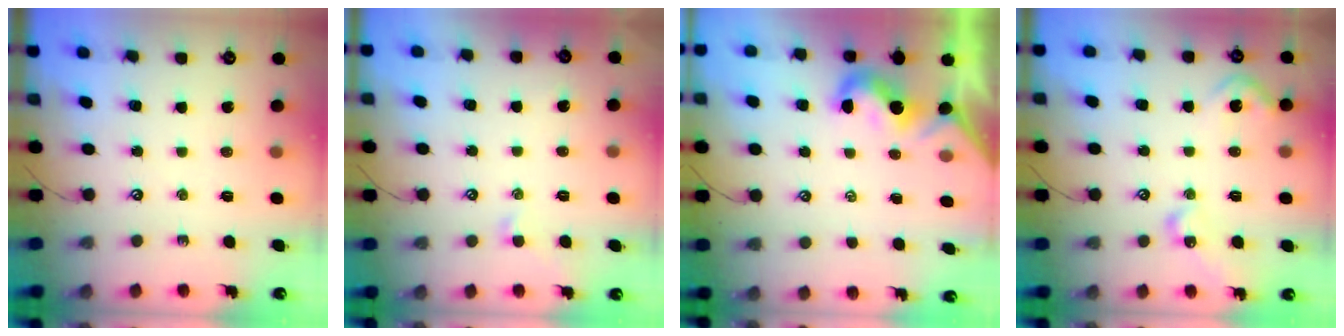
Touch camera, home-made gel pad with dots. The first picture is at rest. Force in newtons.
{"total": 1.3, "press": 1.1, "slide": 0.7}
{"total": 2.2, "press": 2.1, "slide": 0.6}
{"total": 8.5, "press": 8.4, "slide": 1.0}